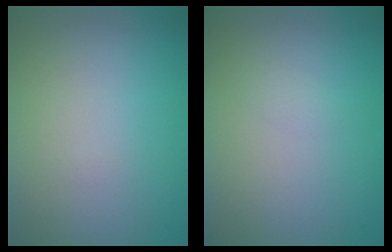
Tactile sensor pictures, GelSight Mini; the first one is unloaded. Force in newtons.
{"total": 0.5, "press": 0.5, "slide": 0.0}